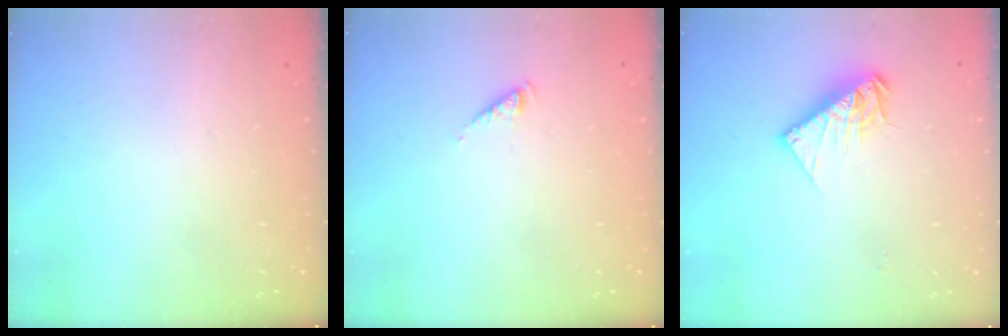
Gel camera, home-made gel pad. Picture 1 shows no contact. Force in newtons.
{"total": 1.7, "press": 1.6, "slide": 0.4}
{"total": 9.8, "press": 9.7, "slide": 0.7}